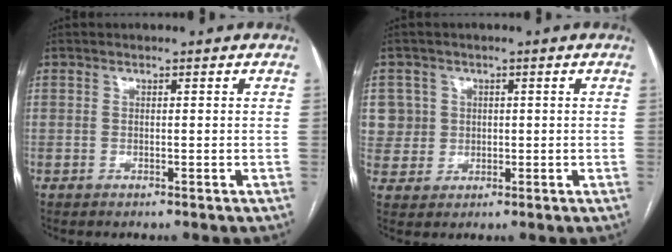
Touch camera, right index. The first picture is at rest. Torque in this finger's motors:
{"motor_torque": [0.19, 0.12, 0.02, 0.02]}